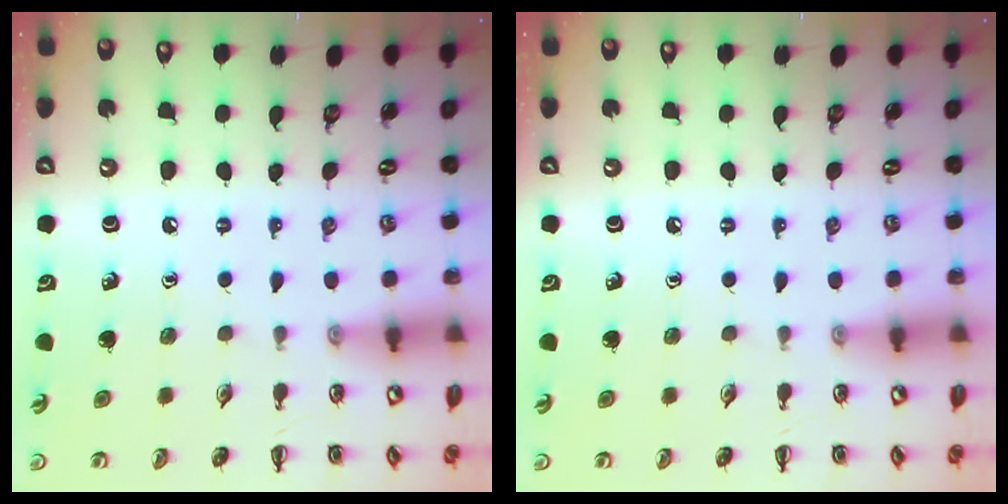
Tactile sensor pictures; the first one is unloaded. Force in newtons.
{"total": 0.0}